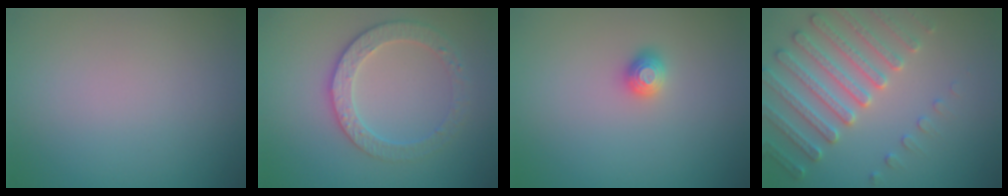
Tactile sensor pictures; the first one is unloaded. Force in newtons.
{"total": 3.2, "press": 3.1, "slide": 0.9}
{"total": 1.2, "press": 1.1, "slide": 0.2}
{"total": 4.5, "press": 4.5, "slide": 0.6}